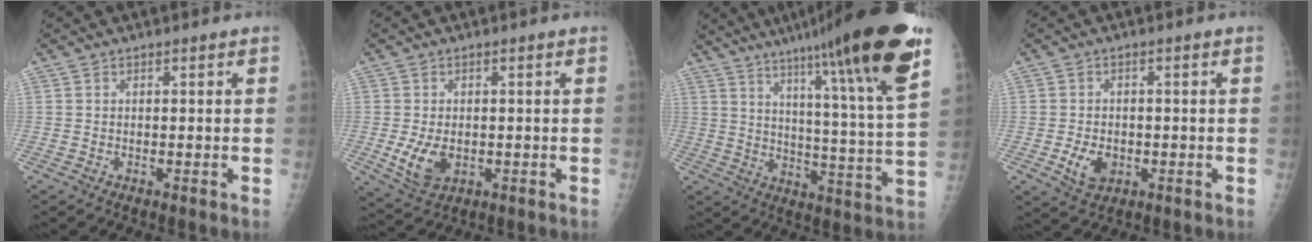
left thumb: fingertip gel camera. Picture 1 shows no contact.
{"total": 6.2, "force": [-1.0, 4.1, 4.6], "torque": [-0.080, -0.009, -0.006]}
{"total": 25.6, "force": [16.5, 1.2, 19.5], "torque": [-0.278, -0.070, 0.238]}
{"total": 5.0, "force": [-1.3, 3.6, 3.3], "torque": [-0.049, -0.001, -0.016]}